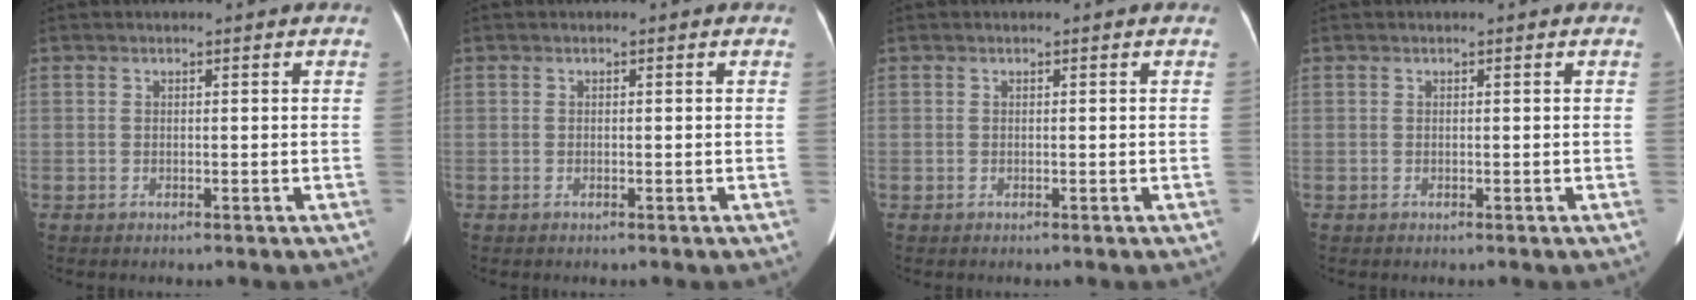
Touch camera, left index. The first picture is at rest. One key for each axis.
{"total": 0.0}
{"total": 0.0}
{"total": 0.0}